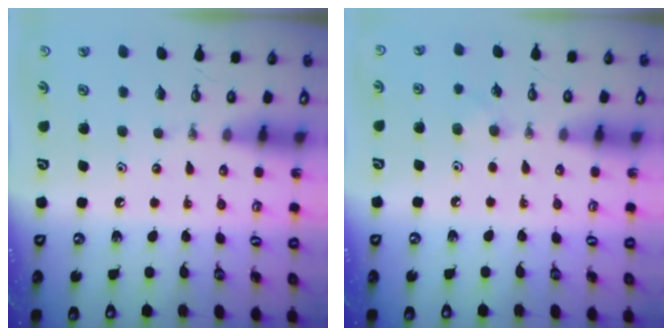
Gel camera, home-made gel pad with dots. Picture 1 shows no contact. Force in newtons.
{"total": 5.4, "press": 5.2, "slide": 1.3}